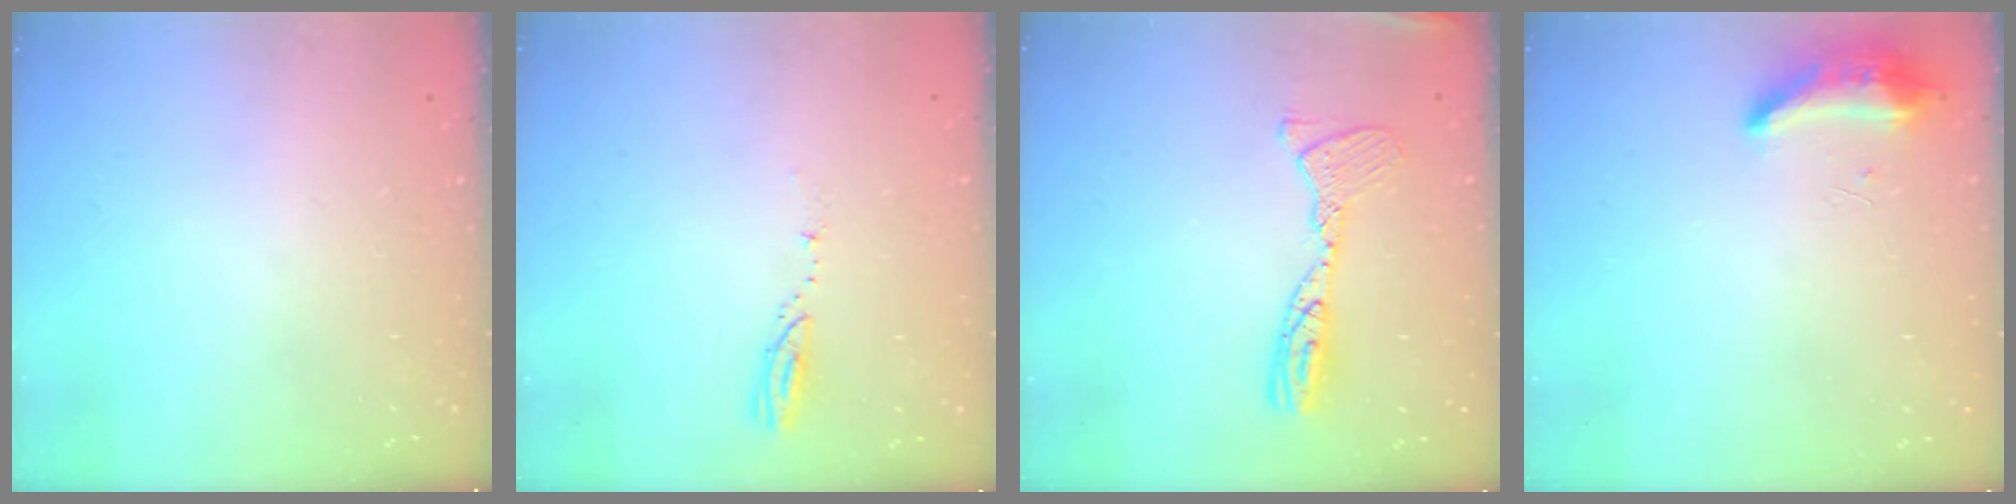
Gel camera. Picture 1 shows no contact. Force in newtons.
{"total": 3.1, "press": 3.1, "slide": 0.3}
{"total": 12.0, "press": 11.9, "slide": 1.1}
{"total": 16.8, "press": 10.1, "slide": 13.4}